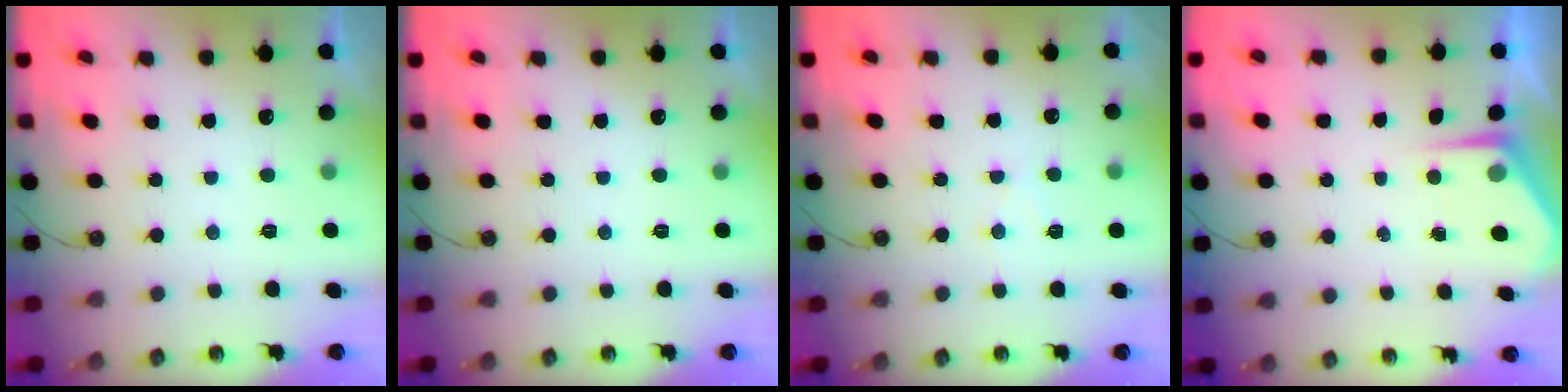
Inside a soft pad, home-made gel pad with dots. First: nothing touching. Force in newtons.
{"total": 0.0}
{"total": 4.7, "press": 4.7, "slide": 0.6}
{"total": 4.4, "press": 4.3, "slide": 0.4}